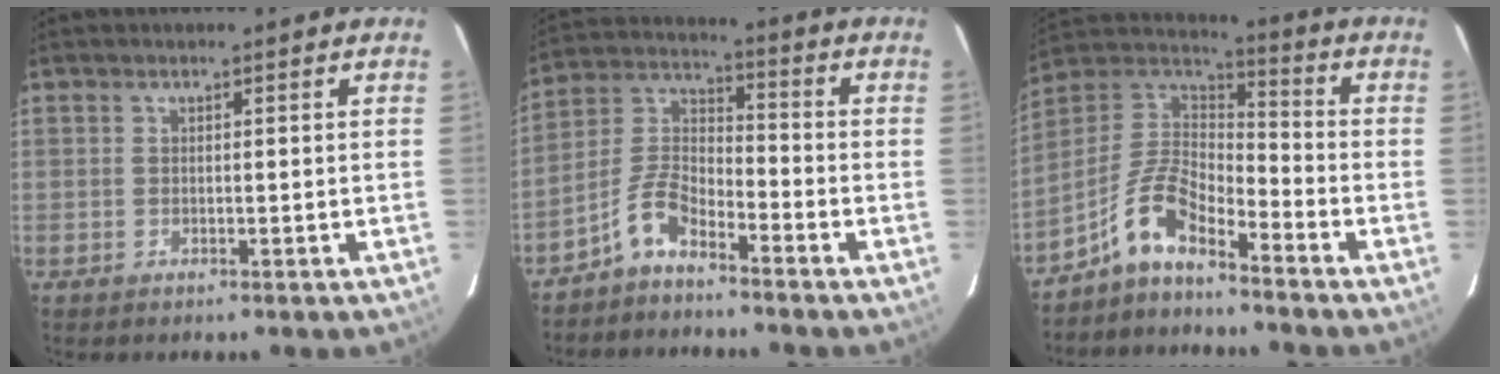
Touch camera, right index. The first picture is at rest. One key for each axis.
{"total": 6.6, "fx": -5.0, "fy": 2.3, "fz": 3.6, "tx": -0.083, "ty": 0.016, "tz": -0.105}
{"total": 9.1, "fx": -6.8, "fy": 3.0, "fz": 5.3, "tx": -0.120, "ty": 0.034, "tz": -0.133}